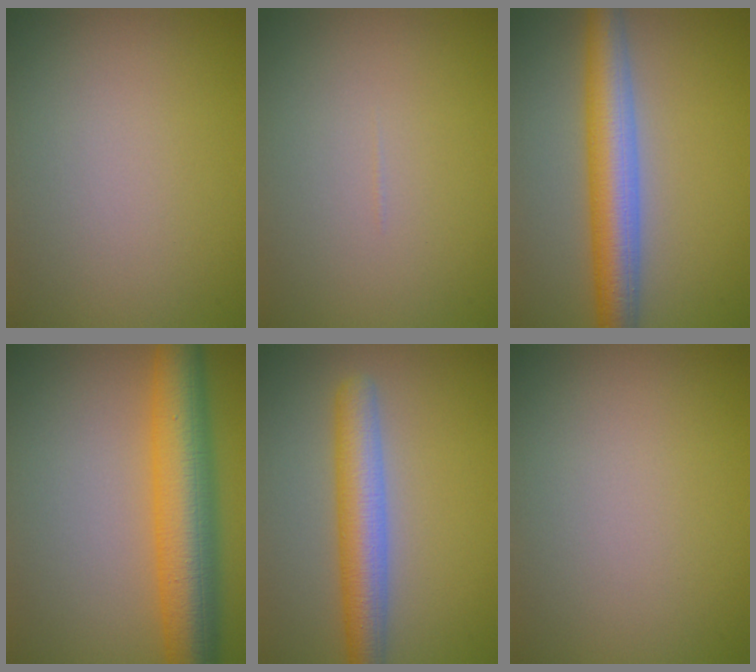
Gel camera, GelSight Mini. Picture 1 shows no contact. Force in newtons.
{"total": 0.0}
{"total": 6.4, "press": 6.4, "slide": 0.2}
{"total": 8.7, "press": 8.7, "slide": 0.3}
{"total": 5.1, "press": 5.1, "slide": 0.1}
{"total": 0.0}